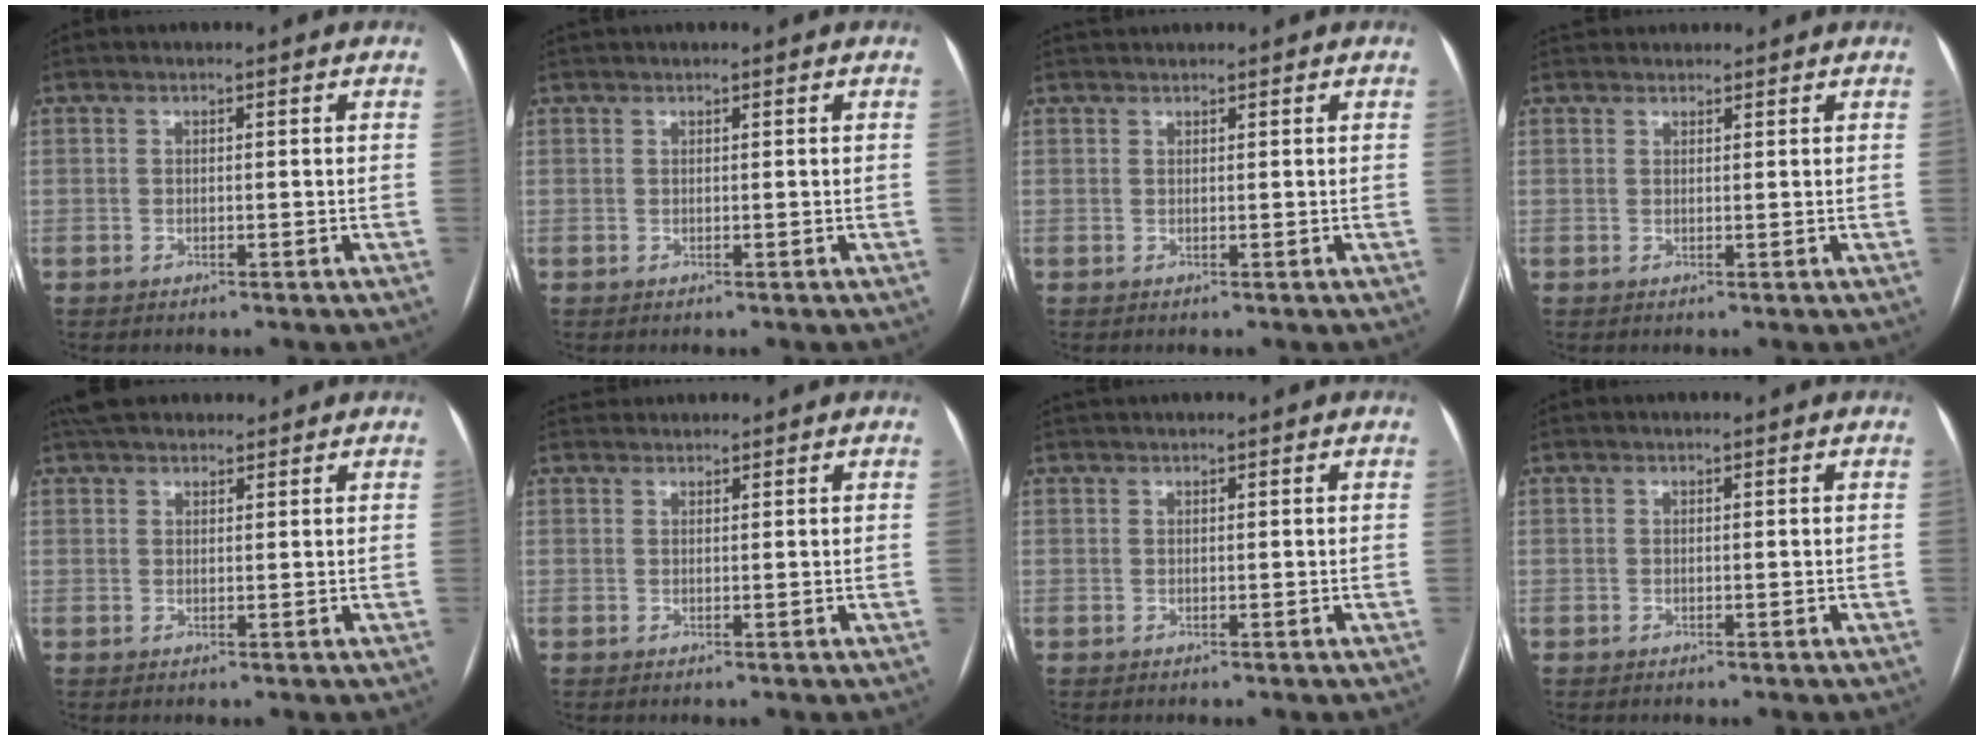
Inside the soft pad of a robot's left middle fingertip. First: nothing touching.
{"total": 0.7, "force": [0.6, -0.1, 0.2], "torque": [-0.006, 0.017, 0.018]}
{"total": 1.5, "force": [1.5, 0.1, 0.2], "torque": [-0.006, 0.021, 0.030]}
{"total": 2.8, "force": [2.6, 0.9, 0.3], "torque": [0.000, 0.032, 0.041]}
{"total": 6.4, "force": [5.5, 2.4, 2.3], "torque": [-0.028, 0.038, 0.094]}
{"total": 1.8, "force": [1.8, 0.3, -0.1], "torque": [-0.004, 0.023, 0.035]}
{"total": 0.9, "force": [0.9, -0.1, 0.3], "torque": [-0.006, 0.017, 0.022]}
{"total": 0.0}